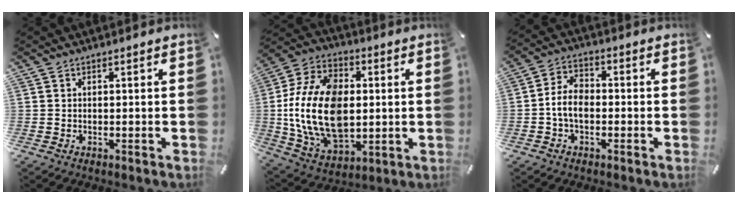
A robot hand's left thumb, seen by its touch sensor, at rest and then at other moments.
{"total": 21.8, "force": [-0.6, 15.2, 15.7], "torque": [-0.340, -0.001, -0.010]}
{"total": 6.5, "force": [-1.8, 4.1, 4.6], "torque": [-0.099, 0.011, -0.037]}